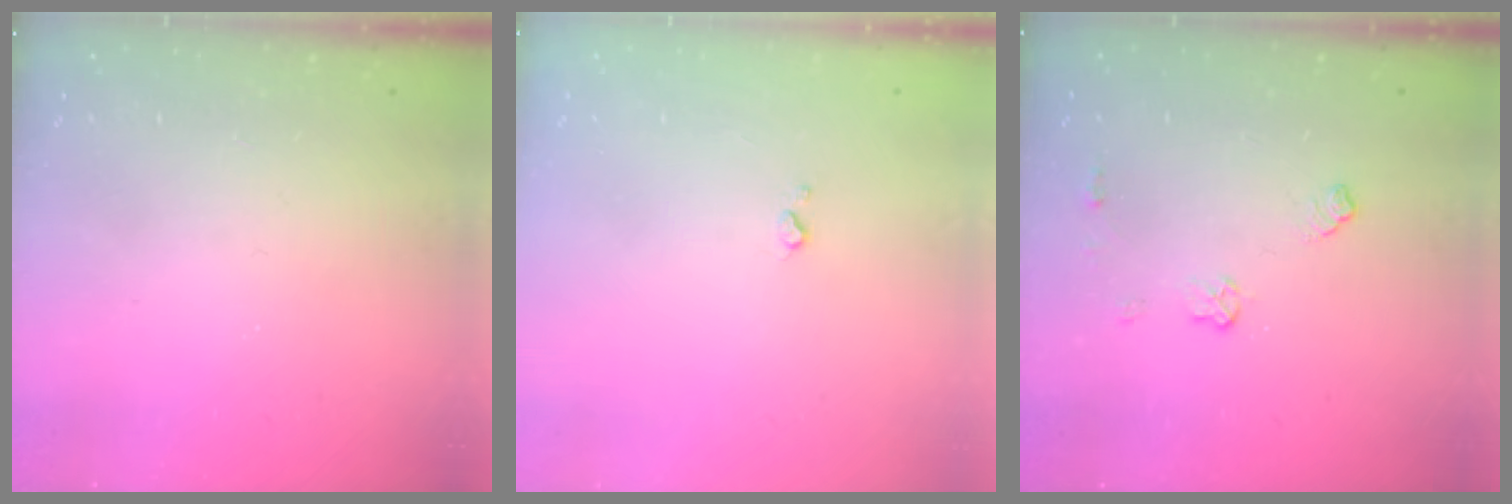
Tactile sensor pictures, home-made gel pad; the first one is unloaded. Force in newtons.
{"total": 2.8, "press": 2.7, "slide": 0.4}
{"total": 5.6, "press": 5.6, "slide": 1.0}